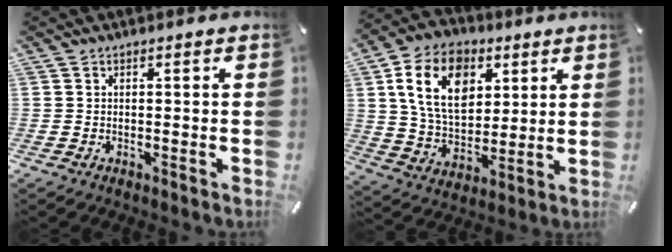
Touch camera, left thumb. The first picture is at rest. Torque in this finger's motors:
{"motor_torque": [1.13, 0.82, 2.13, -0.64, 0.23]}